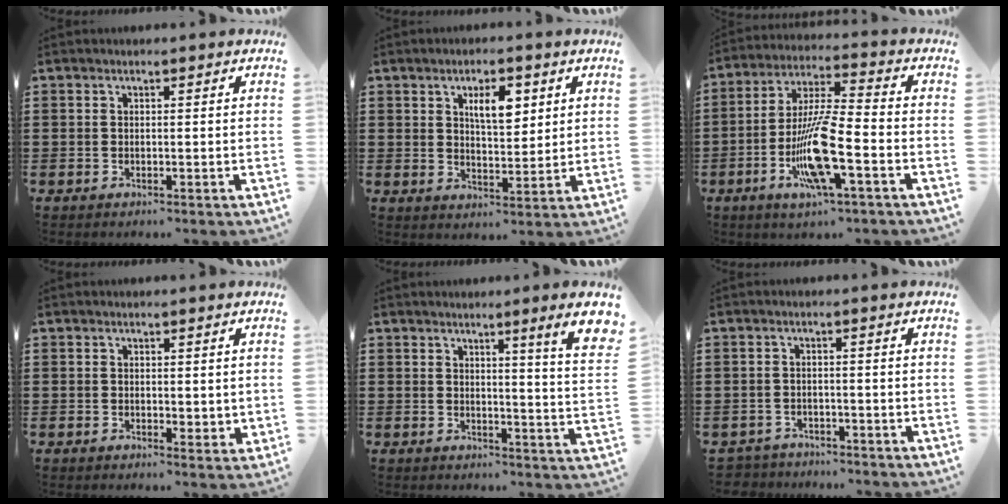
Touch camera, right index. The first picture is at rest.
{"total": 5.6, "force": [2.4, 2.4, 4.5], "torque": [-0.071, 0.000, 0.035]}
{"total": 11.5, "force": [-4.2, 1.7, 10.6], "torque": [-0.219, -0.010, -0.082]}
{"total": 1.2, "force": [0.8, 0.9, 0.4], "torque": [-0.001, 0.003, 0.014]}
{"total": 5.8, "force": [3.2, -0.6, 4.8], "torque": [-0.076, -0.022, 0.045]}
{"total": 2.0, "force": [-1.9, 0.5, -0.3], "torque": [-0.002, 0.004, -0.046]}